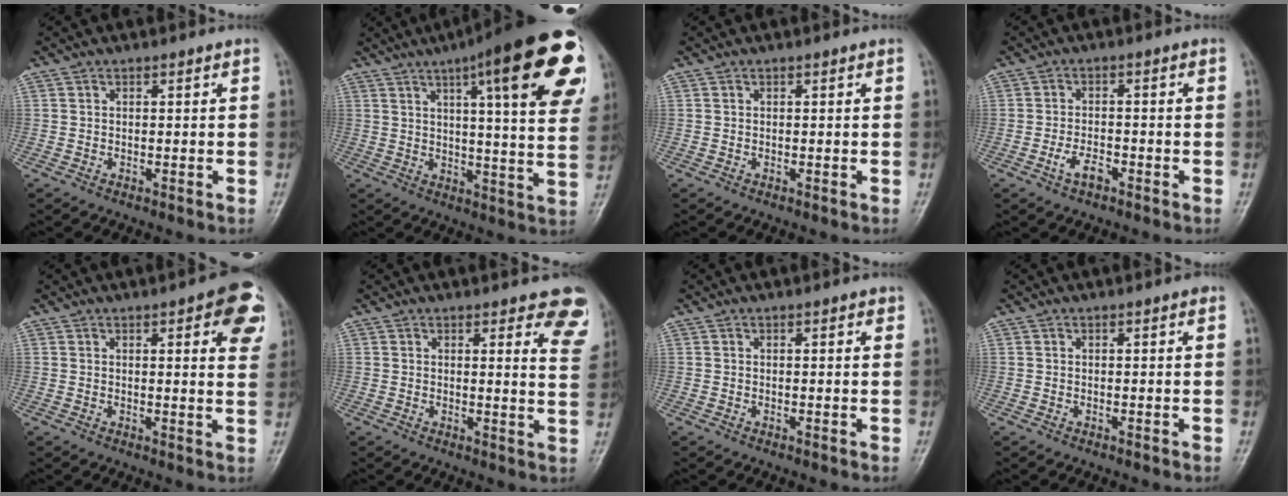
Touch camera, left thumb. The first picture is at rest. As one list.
[{"total": 25.6, "force": [11.3, 5.7, 22.2], "torque": [-0.272, -0.012, 0.148]}, {"total": 0.0}, {"total": 3.7, "force": [-2.1, 1.8, 2.5], "torque": [-0.048, 0.015, -0.039]}, {"total": 10.1, "force": [4.3, 3.2, 8.5], "torque": [-0.066, -0.011, 0.043]}, {"total": 8.0, "force": [6.2, 2.6, 4.3], "torque": [-0.012, -0.036, 0.046]}, {"total": 1.0, "force": [0.5, 0.5, 0.7], "torque": [-0.005, 0.000, 0.003]}, {"total": 0.5, "force": [0.2, 0.2, 0.4], "torque": [-0.006, 0.001, 0.000]}]